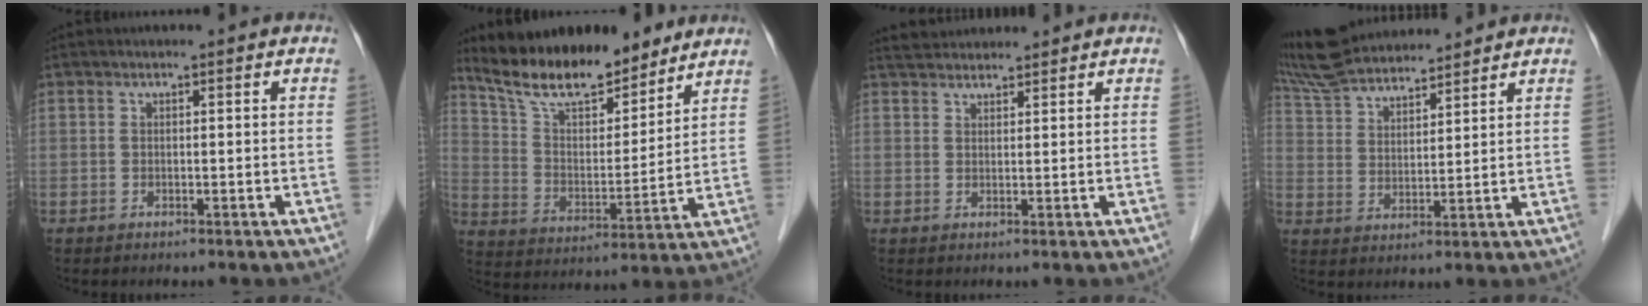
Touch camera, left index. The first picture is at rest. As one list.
[{"total": 14.8, "force": [12.6, 4.2, 6.5], "torque": [-0.105, -0.001, 0.223]}, {"total": 3.8, "force": [3.7, 0.7, 0.4], "torque": [-0.011, 0.033, 0.067]}, {"total": 15.1, "force": [14.1, 3.4, 4.5], "torque": [-0.094, 0.039, 0.262]}]